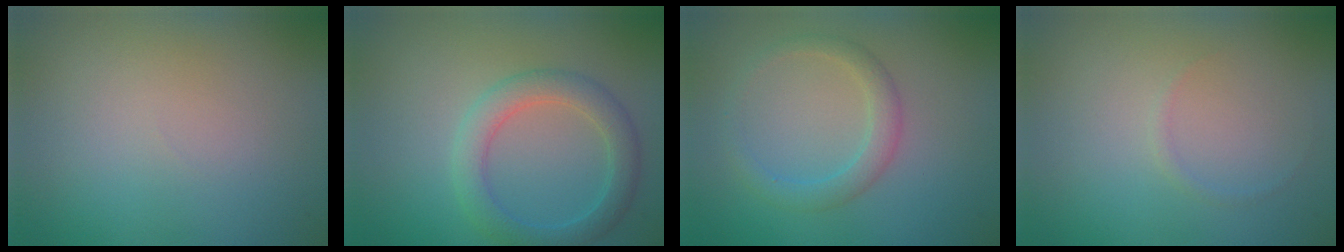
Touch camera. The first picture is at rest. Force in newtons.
{"total": 3.4, "press": 3.4, "slide": 0.2}
{"total": 2.2, "press": 2.2, "slide": 0.1}
{"total": 1.2, "press": 1.2, "slide": 0.2}